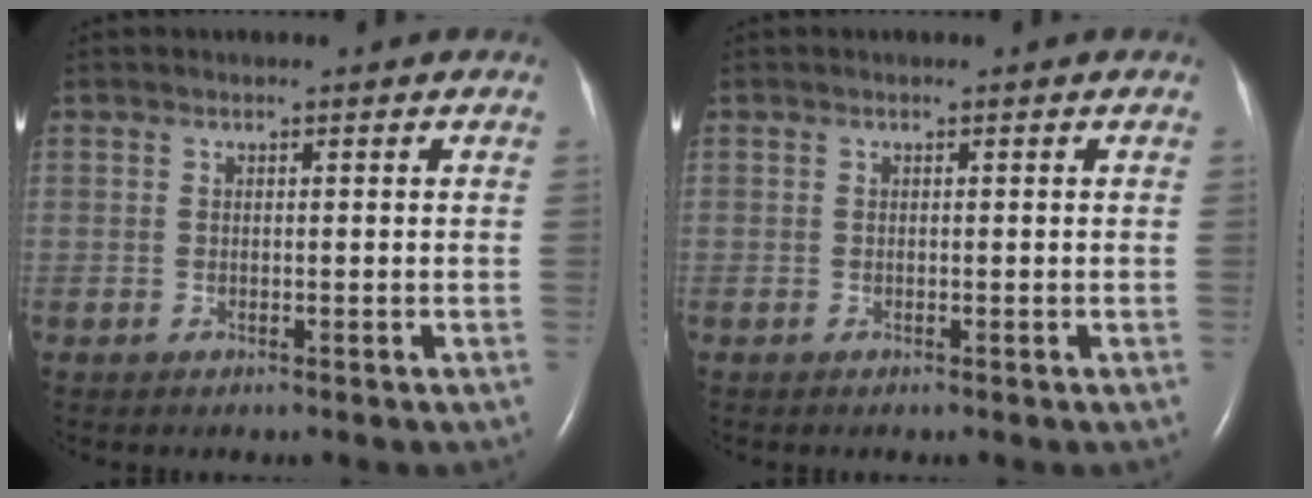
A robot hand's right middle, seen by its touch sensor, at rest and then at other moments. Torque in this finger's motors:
{"motor_torque": [0.22, -0.15, -0.01, -0.01]}